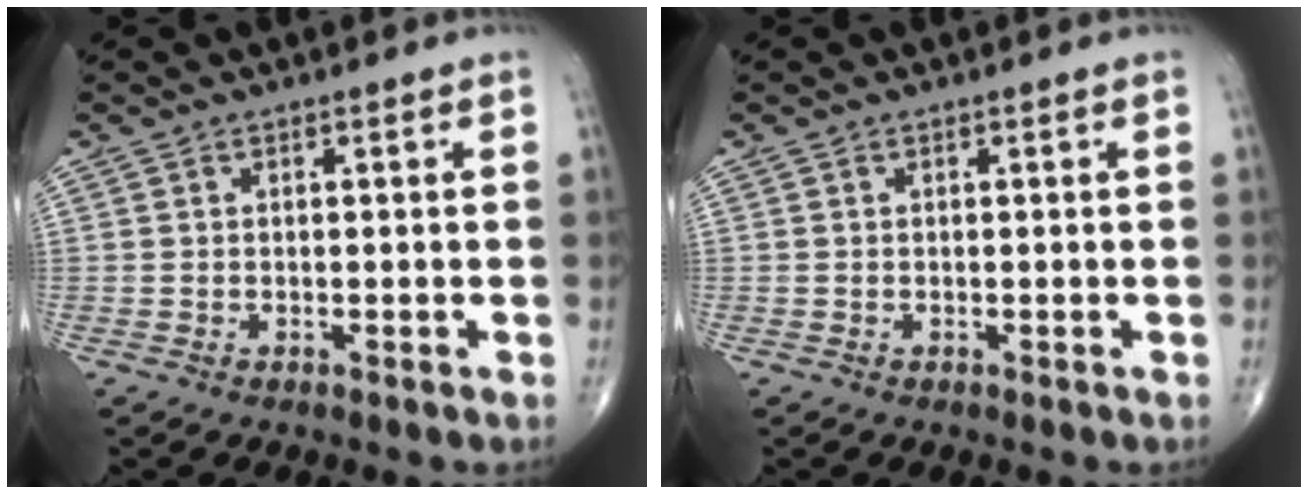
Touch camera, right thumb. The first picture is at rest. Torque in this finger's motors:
{"motor_torque": [0.05, 0.06, -0.08, -0.04, 0.04]}